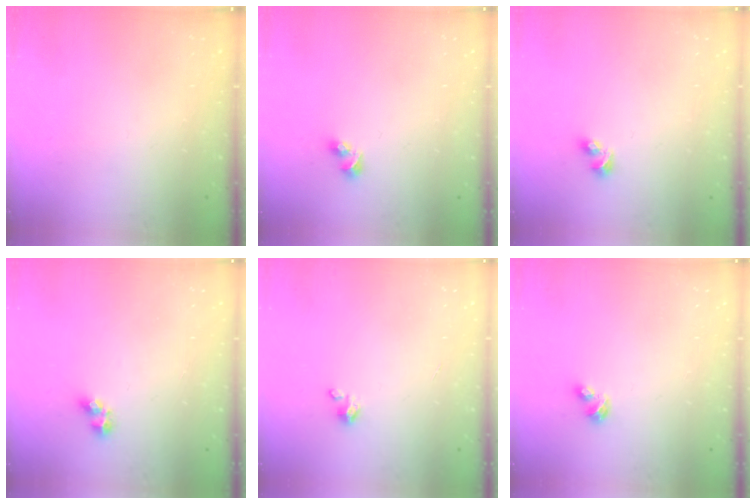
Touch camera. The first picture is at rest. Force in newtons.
{"total": 3.6, "press": 3.5, "slide": 0.7}
{"total": 3.7, "press": 3.7, "slide": 0.4}
{"total": 3.3, "press": 3.3, "slide": 0.2}
{"total": 2.0, "press": 1.9, "slide": 0.3}
{"total": 3.1, "press": 3.0, "slide": 0.5}